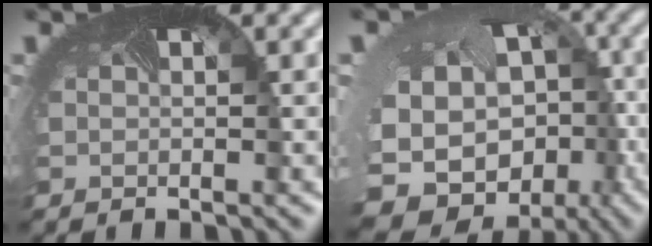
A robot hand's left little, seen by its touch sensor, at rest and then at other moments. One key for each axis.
{"total": 18.9, "fx": -7.7, "fy": 14.1, "fz": 10.1, "tx": -0.185, "ty": -0.092, "tz": -0.091}